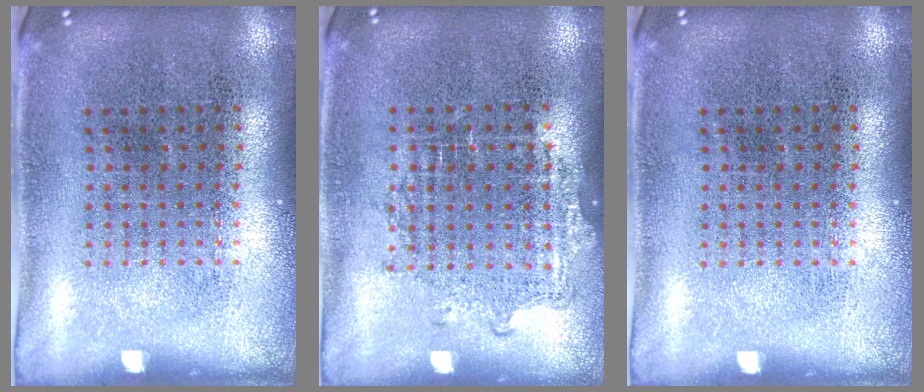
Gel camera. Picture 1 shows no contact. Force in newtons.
{"total": 1.1, "press": 1.0, "slide": 0.4}
{"total": 0.0}